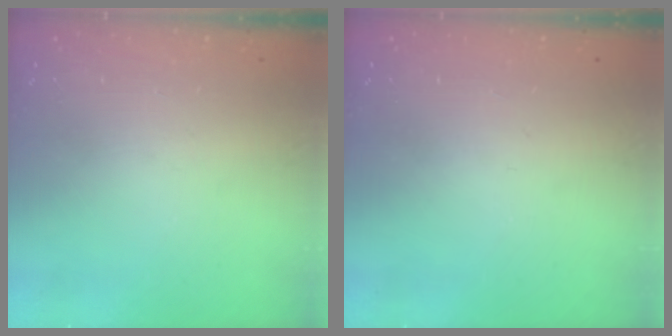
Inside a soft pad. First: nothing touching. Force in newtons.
{"total": 0.0}